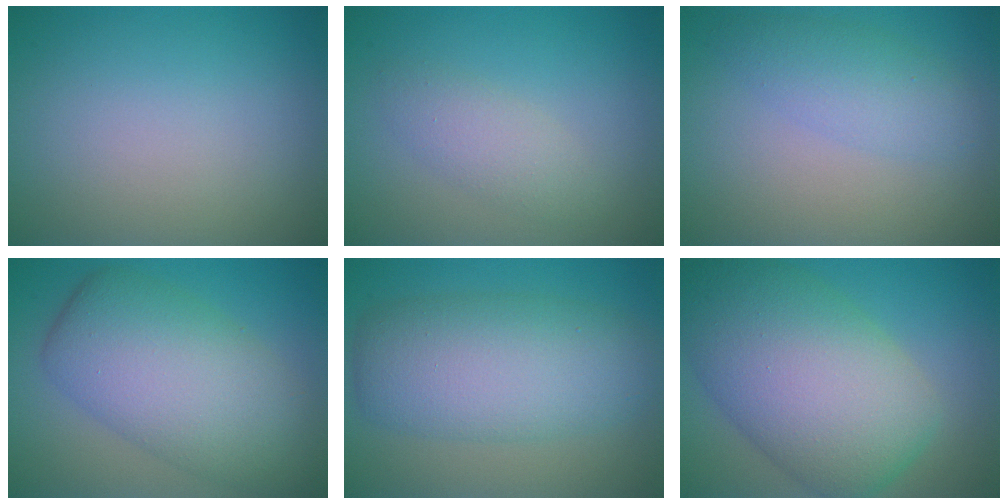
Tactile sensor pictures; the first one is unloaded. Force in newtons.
{"total": 2.2, "press": 2.2, "slide": 0.2}
{"total": 2.9, "press": 2.9, "slide": 0.0}
{"total": 9.2, "press": 9.2, "slide": 0.4}
{"total": 7.9, "press": 7.9, "slide": 0.4}
{"total": 12.3, "press": 12.3, "slide": 0.3}